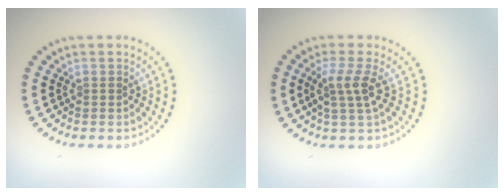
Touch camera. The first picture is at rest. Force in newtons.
{"total": 2.7, "press": 2.0, "slide": 1.9}